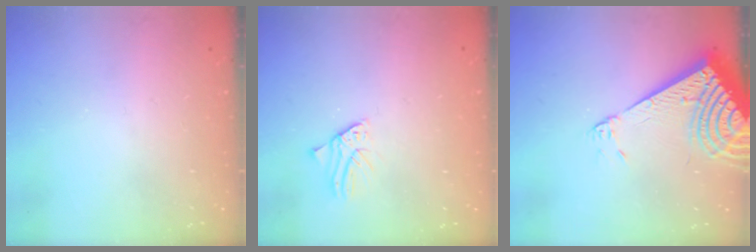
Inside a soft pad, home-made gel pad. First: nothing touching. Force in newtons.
{"total": 1.1, "press": 1.1, "slide": 0.1}
{"total": 13.1, "press": 13.0, "slide": 2.1}